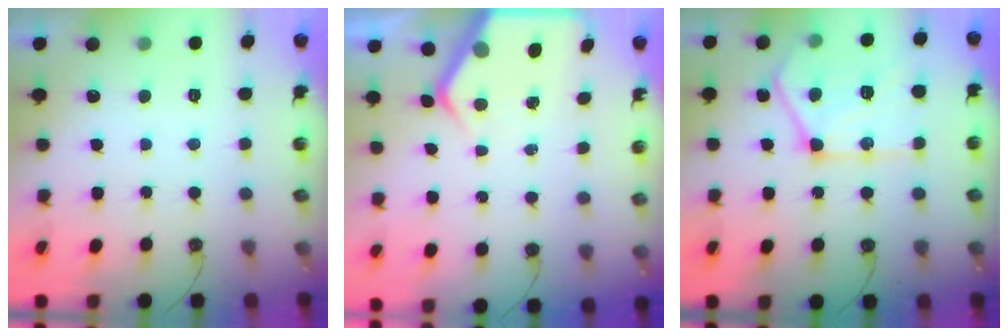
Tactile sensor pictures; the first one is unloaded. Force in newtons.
{"total": 5.8, "press": 5.8, "slide": 0.6}
{"total": 19.2, "press": 19.1, "slide": 1.7}